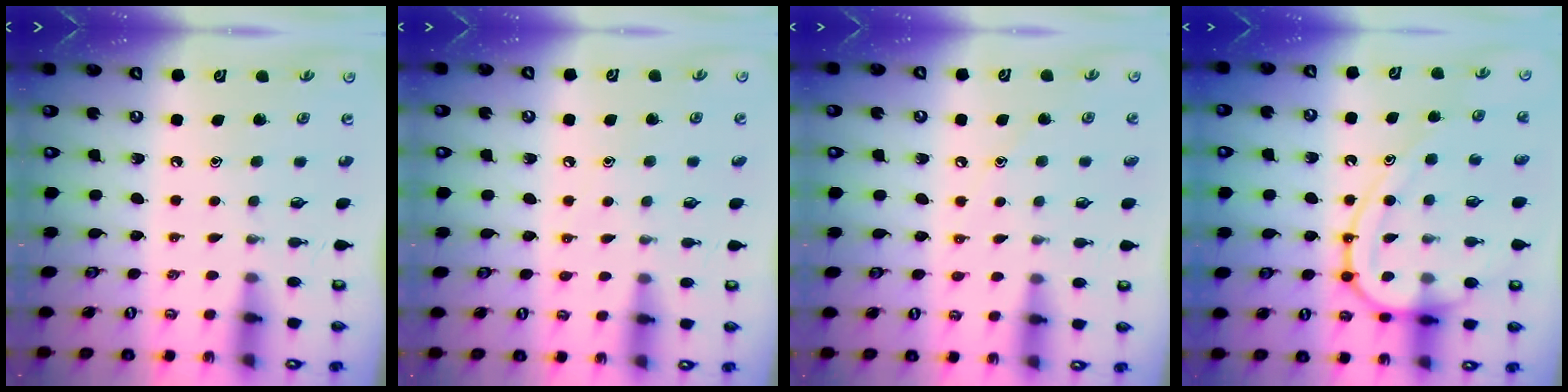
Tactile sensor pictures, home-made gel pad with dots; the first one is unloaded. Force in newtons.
{"total": 4.4, "press": 4.3, "slide": 0.3}
{"total": 4.3, "press": 4.3, "slide": 0.5}
{"total": 14.3, "press": 14.3, "slide": 1.4}